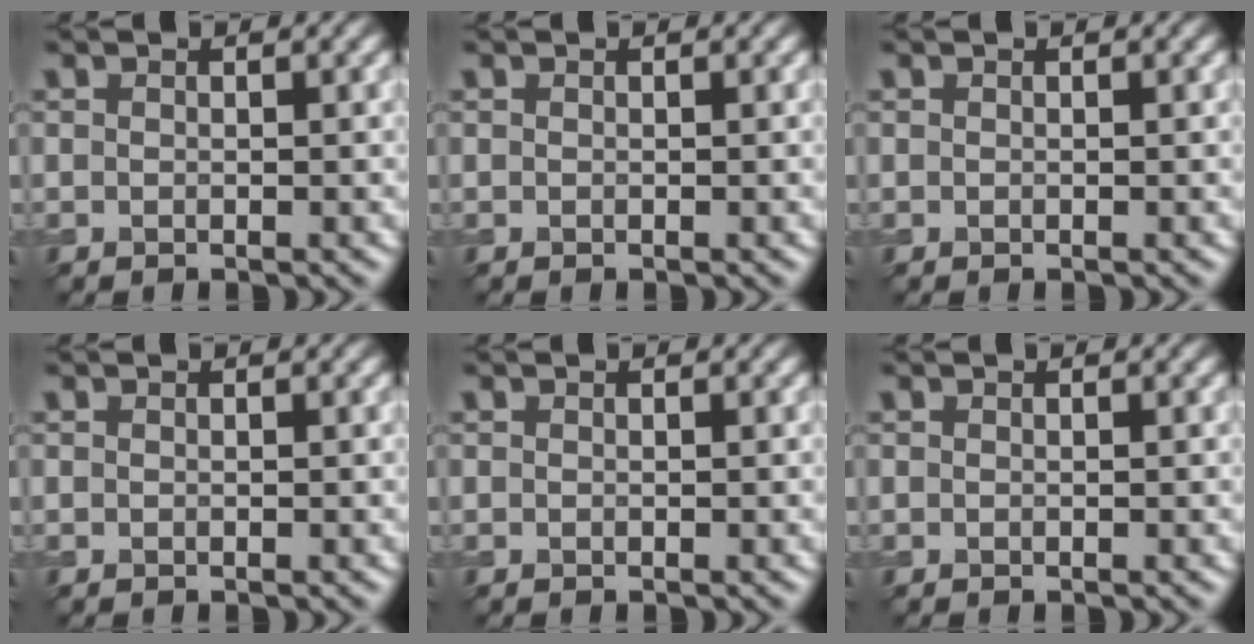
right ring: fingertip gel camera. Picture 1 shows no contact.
{"total": 0.0}
{"total": 0.0}
{"total": 0.0}
{"total": 0.0}
{"total": 0.0}